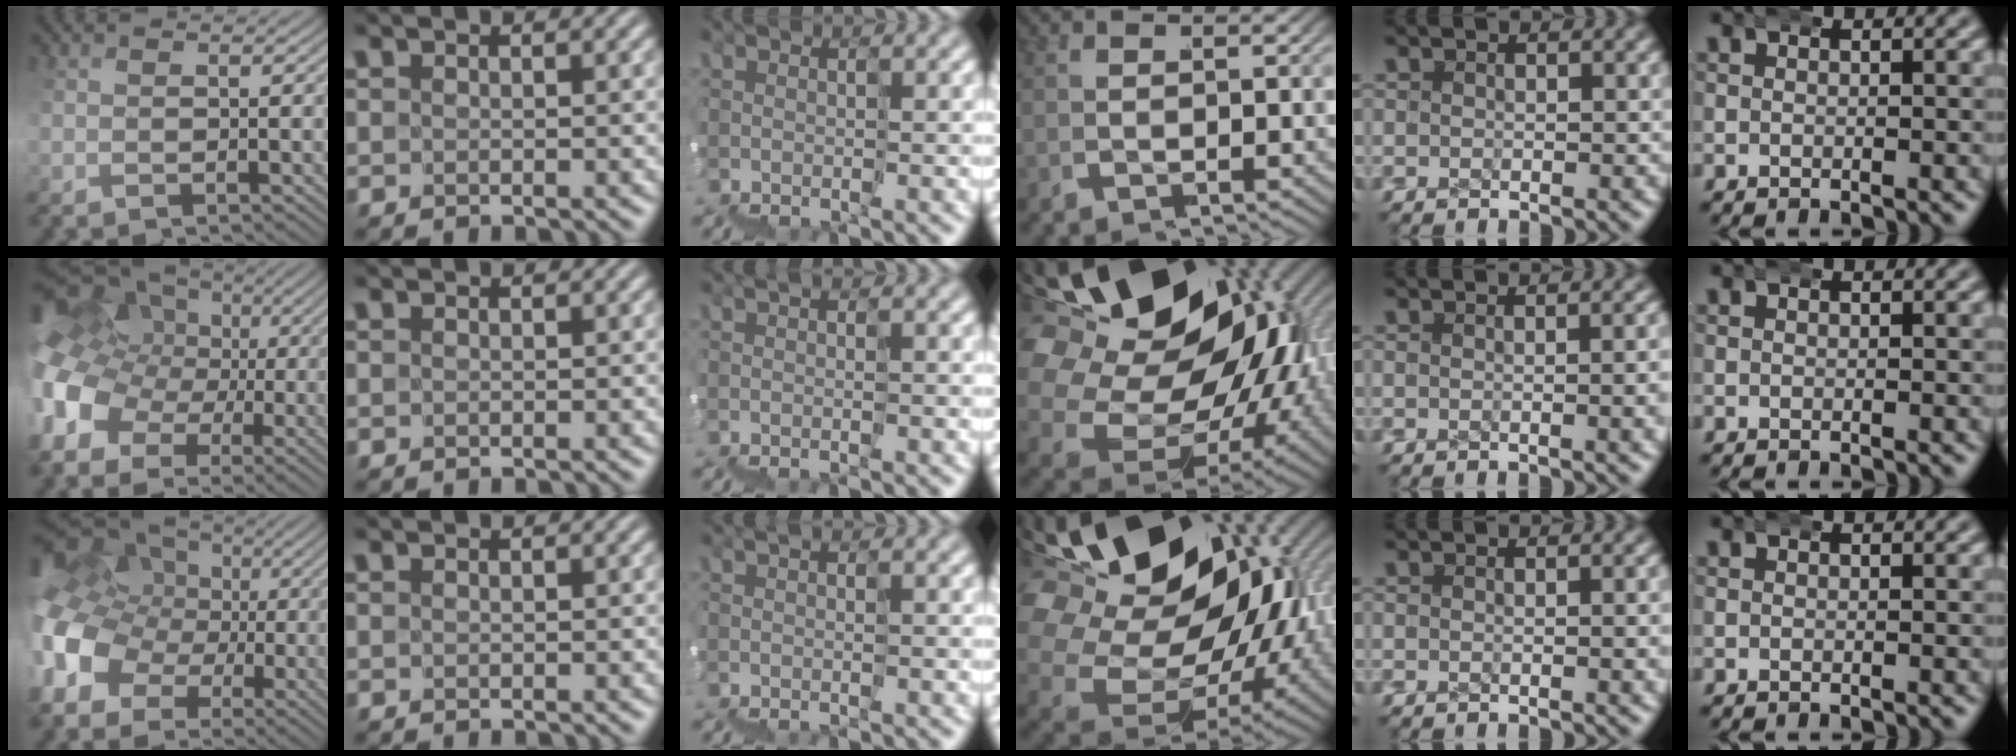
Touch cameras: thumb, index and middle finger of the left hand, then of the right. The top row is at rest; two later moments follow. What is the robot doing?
{"motion": "wrap", "object": "ethernet cable"}